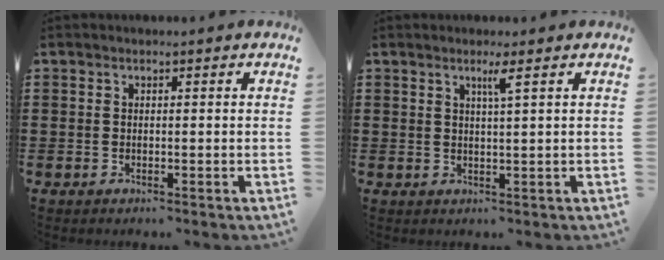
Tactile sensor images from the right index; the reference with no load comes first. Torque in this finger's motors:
{"motor_torque": [0.35, -0.14, 0.06, 0.04]}